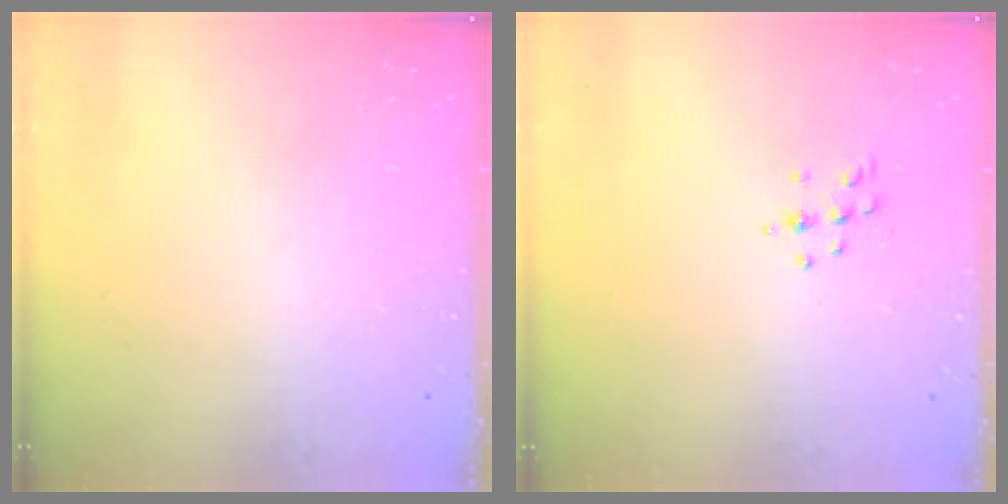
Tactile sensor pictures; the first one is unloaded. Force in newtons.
{"total": 4.7, "press": 4.6, "slide": 0.8}